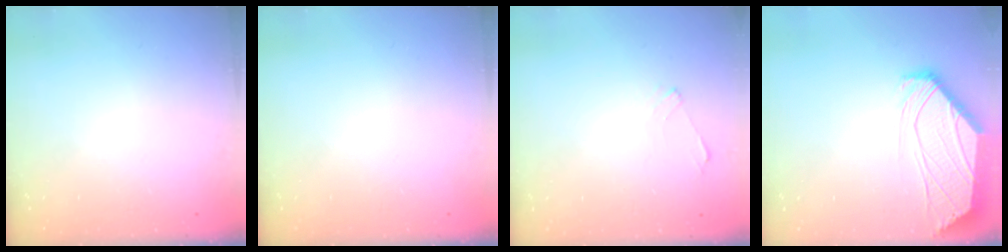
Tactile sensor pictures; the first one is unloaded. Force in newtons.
{"total": 0.0}
{"total": 1.0, "press": 1.0, "slide": 0.3}
{"total": 0.7, "press": 0.5, "slide": 0.4}